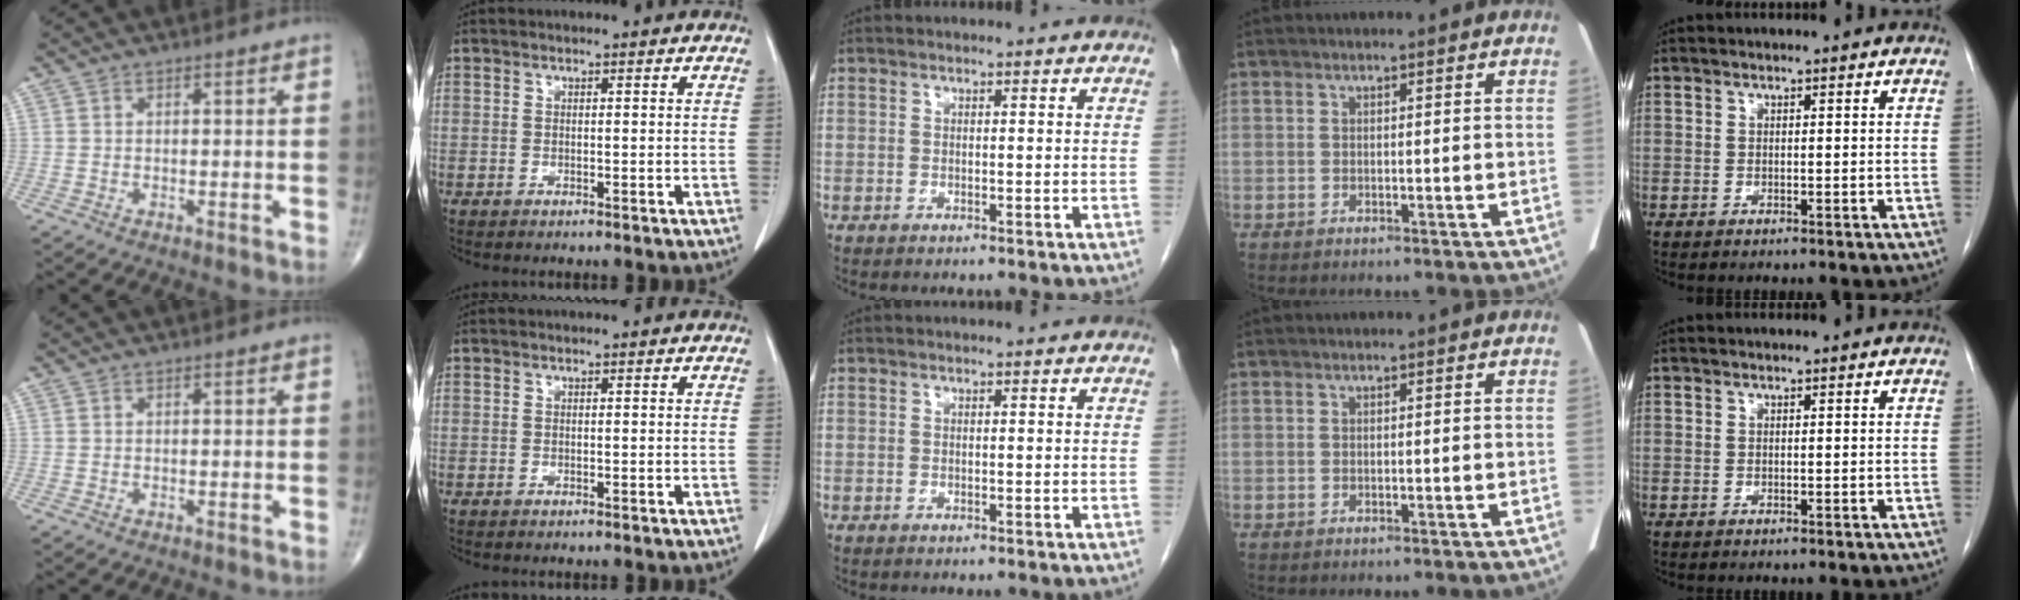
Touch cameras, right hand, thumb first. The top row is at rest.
{}